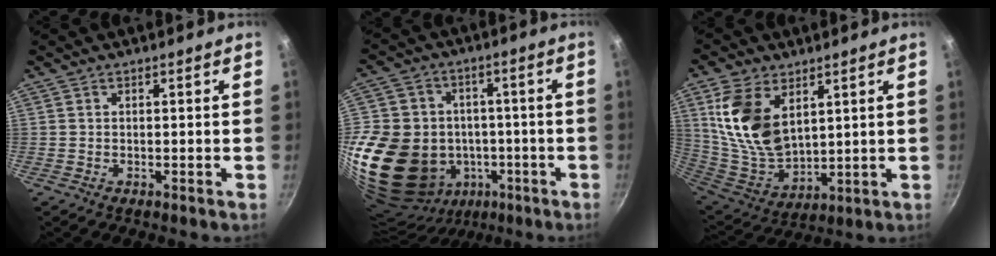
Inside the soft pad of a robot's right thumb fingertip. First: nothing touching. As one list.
[{"total": 27.2, "force": [-5.3, 22.6, 14.2], "torque": [-0.286, 0.031, -0.058]}, {"total": 16.1, "force": [5.9, 9.8, 11.3], "torque": [-0.205, -0.043, 0.130]}]